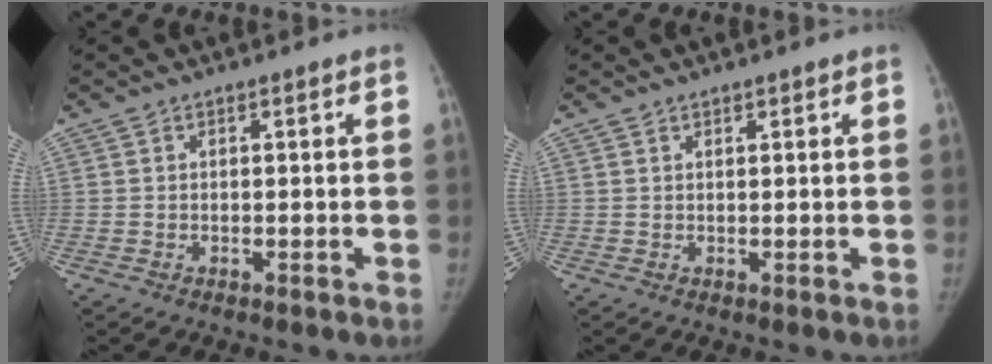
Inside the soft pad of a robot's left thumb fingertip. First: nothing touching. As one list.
[{"total": 0.6, "force": [0.5, 0.2, 0.1], "torque": [0.003, -0.004, 0.008]}]